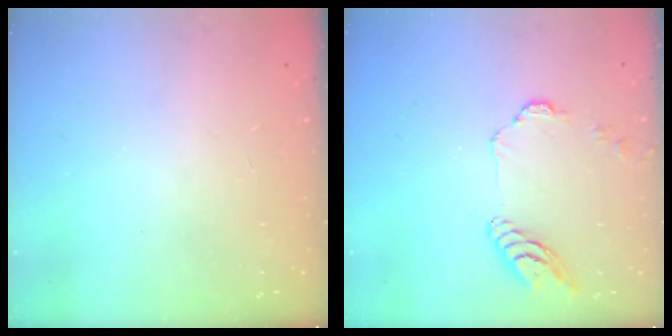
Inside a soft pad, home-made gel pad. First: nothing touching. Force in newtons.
{"total": 10.8, "press": 10.7, "slide": 1.0}